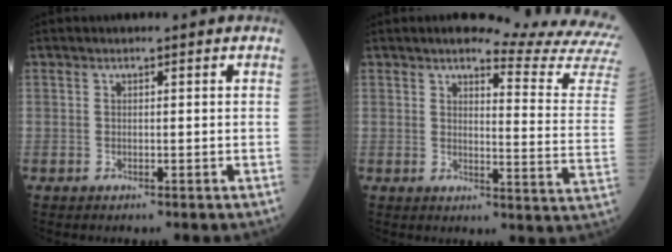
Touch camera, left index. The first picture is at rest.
{"total": 14.7, "force": [14.1, -1.8, 3.9], "torque": [-0.052, -0.138, 0.145]}